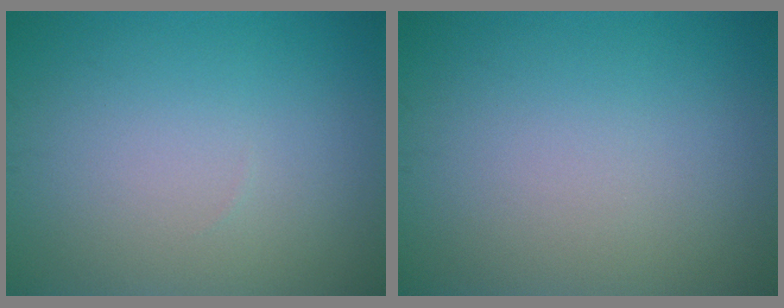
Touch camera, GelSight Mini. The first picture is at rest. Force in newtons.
{"total": 0.0}